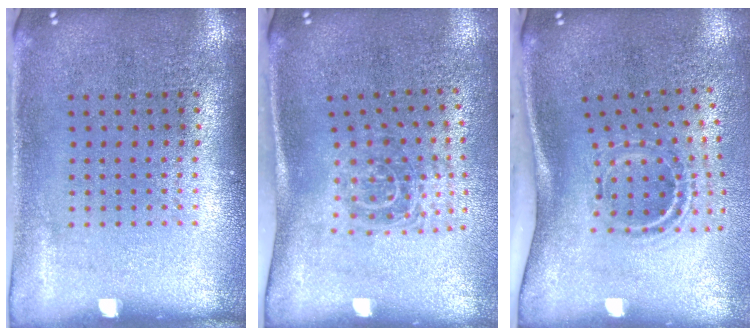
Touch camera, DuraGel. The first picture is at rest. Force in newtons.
{"total": 1.8, "press": 1.2, "slide": 1.3}
{"total": 2.2, "press": 1.2, "slide": 1.8}